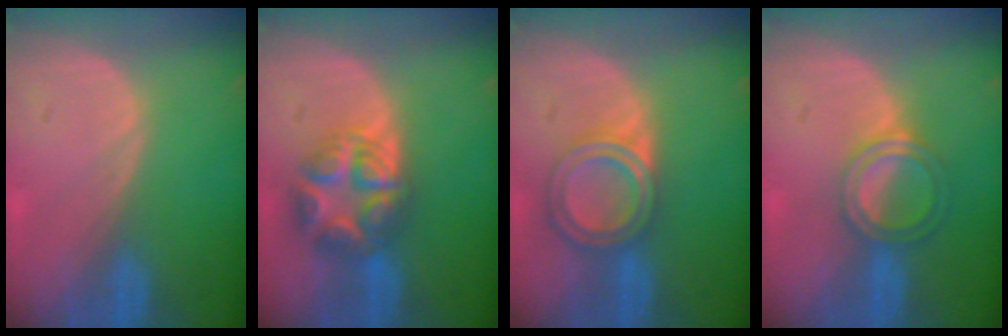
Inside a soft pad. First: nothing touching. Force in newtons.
{"total": 7.9, "press": 7.9, "slide": 0.5}
{"total": 6.6, "press": 5.8, "slide": 3.1}
{"total": 5.1, "press": 4.6, "slide": 2.1}